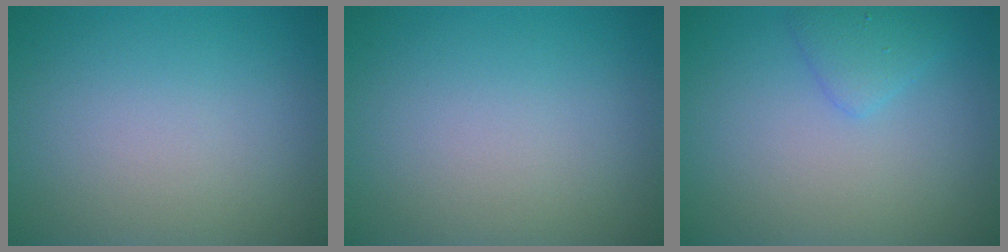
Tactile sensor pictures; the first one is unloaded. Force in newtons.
{"total": 0.0}
{"total": 1.8, "press": 1.8, "slide": 0.1}